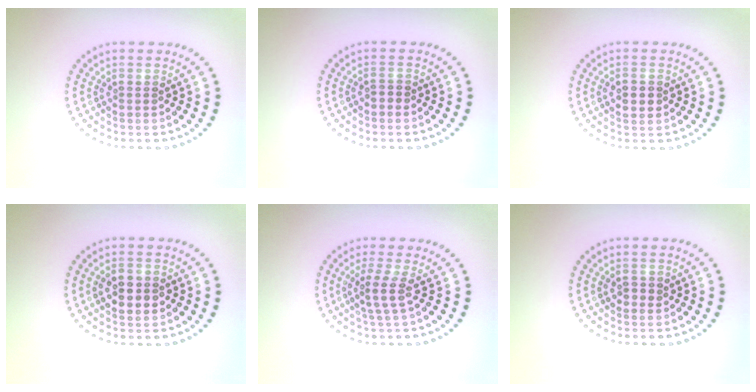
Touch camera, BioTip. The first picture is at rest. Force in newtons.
{"total": 0.9, "press": 0.8, "slide": 0.1}
{"total": 2.5, "press": 2.5, "slide": 0.1}
{"total": 2.9, "press": 2.9, "slide": 0.1}
{"total": 2.2, "press": 1.6, "slide": 1.5}
{"total": 1.1, "press": 1.1, "slide": 0.4}